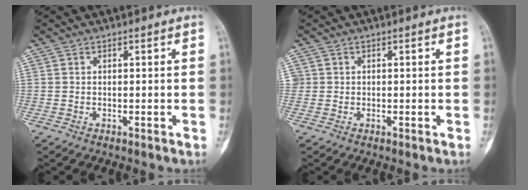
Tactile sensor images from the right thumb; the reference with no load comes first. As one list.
[{"total": 0.8, "force": [-0.1, 0.8, 0.0], "torque": [0.007, 0.003, -0.003]}]